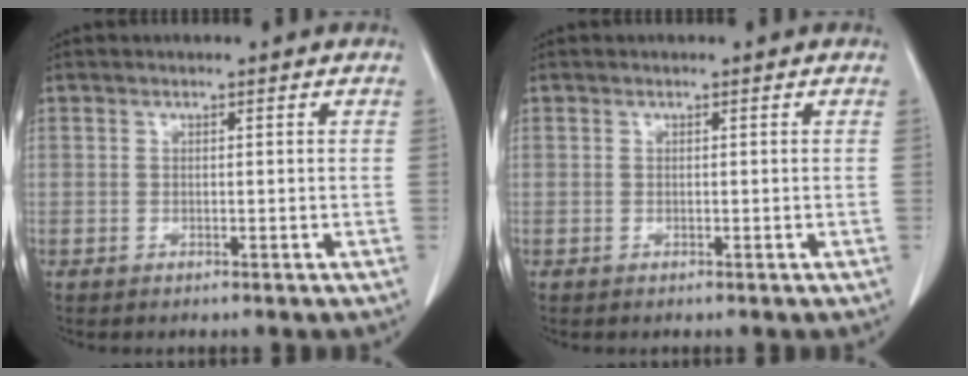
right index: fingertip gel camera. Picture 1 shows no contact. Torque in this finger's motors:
{"motor_torque": [0.00, 0.00, 0.00, 0.00]}